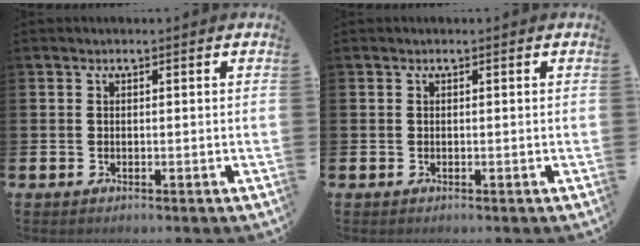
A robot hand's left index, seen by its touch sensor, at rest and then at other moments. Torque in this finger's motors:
{"motor_torque": [0.00, 0.00, 0.00, 0.00]}